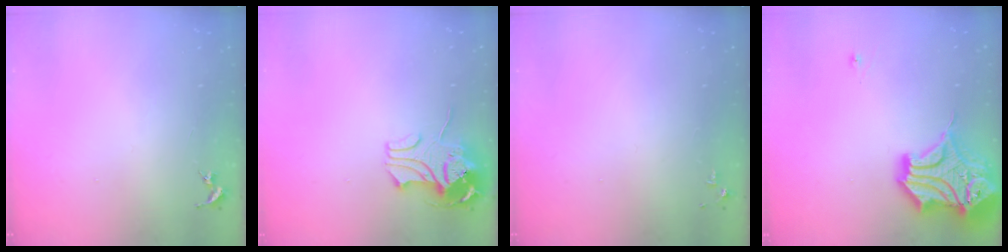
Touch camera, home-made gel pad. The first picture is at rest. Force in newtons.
{"total": 10.9, "press": 10.9, "slide": 1.1}
{"total": 2.8, "press": 2.8, "slide": 0.4}
{"total": 19.9, "press": 19.7, "slide": 3.3}